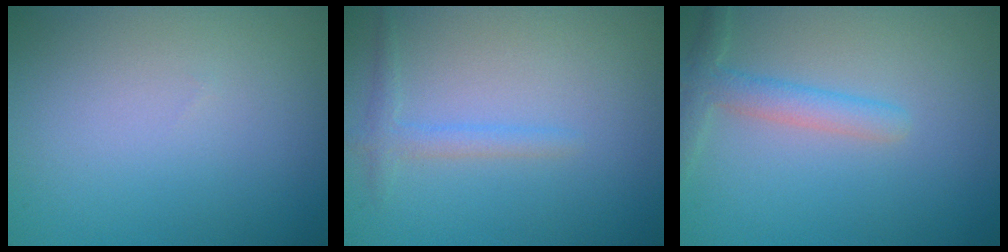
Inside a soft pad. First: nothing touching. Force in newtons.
{"total": 1.5, "press": 1.5, "slide": 0.2}
{"total": 2.5, "press": 2.5, "slide": 0.0}